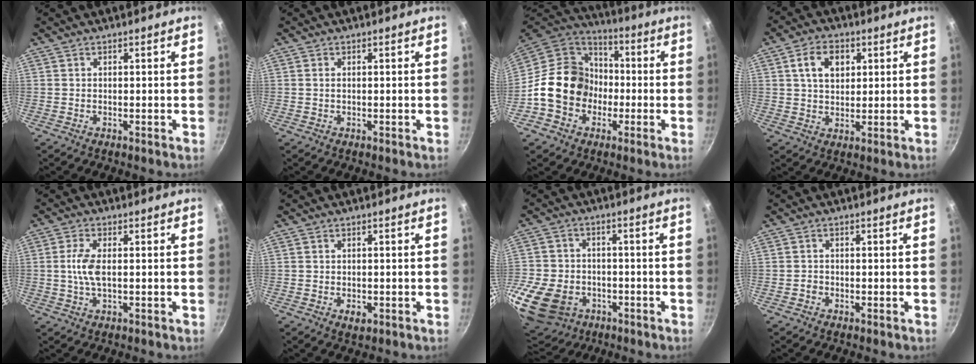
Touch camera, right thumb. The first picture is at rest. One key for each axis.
{"total": 0.6, "fx": 0.1, "fy": 0.4, "fz": 0.5, "tx": -0.010, "ty": 0.001, "tz": 0.001}
{"total": 17.8, "fx": -3.0, "fy": 15.0, "fz": 9.0, "tx": -0.119, "ty": 0.048, "tz": -0.062}
{"total": 7.4, "fx": 2.3, "fy": 5.2, "fz": 4.8, "tx": -0.064, "ty": 0.001, "tz": 0.038}
{"total": 5.1, "fx": 0.1, "fy": 2.1, "fz": 4.6, "tx": -0.103, "ty": 0.002, "tz": -0.001}
{"total": 2.2, "fx": -0.7, "fy": 1.4, "fz": 1.6, "tx": -0.025, "ty": -0.004, "tz": -0.008}
{"total": 20.6, "fx": -6.8, "fy": 15.7, "fz": 11.4, "tx": -0.259, "ty": 0.022, "tz": -0.107}
{"total": 1.0, "fx": -0.6, "fy": 0.8, "fz": 0.2, "tx": -0.004, "ty": 0.004, "tz": -0.010}